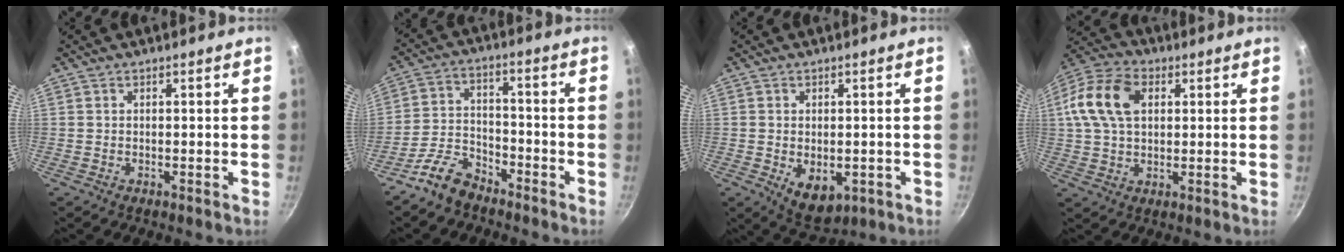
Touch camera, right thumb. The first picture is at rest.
{"total": 7.7, "force": [-6.1, 3.8, 2.8], "torque": [-0.045, 0.062, -0.126]}
{"total": 7.0, "force": [-1.4, 4.5, 5.2], "torque": [-0.068, -0.010, -0.006]}
{"total": 13.8, "force": [3.2, 9.3, 9.7], "torque": [-0.176, 0.017, 0.044]}